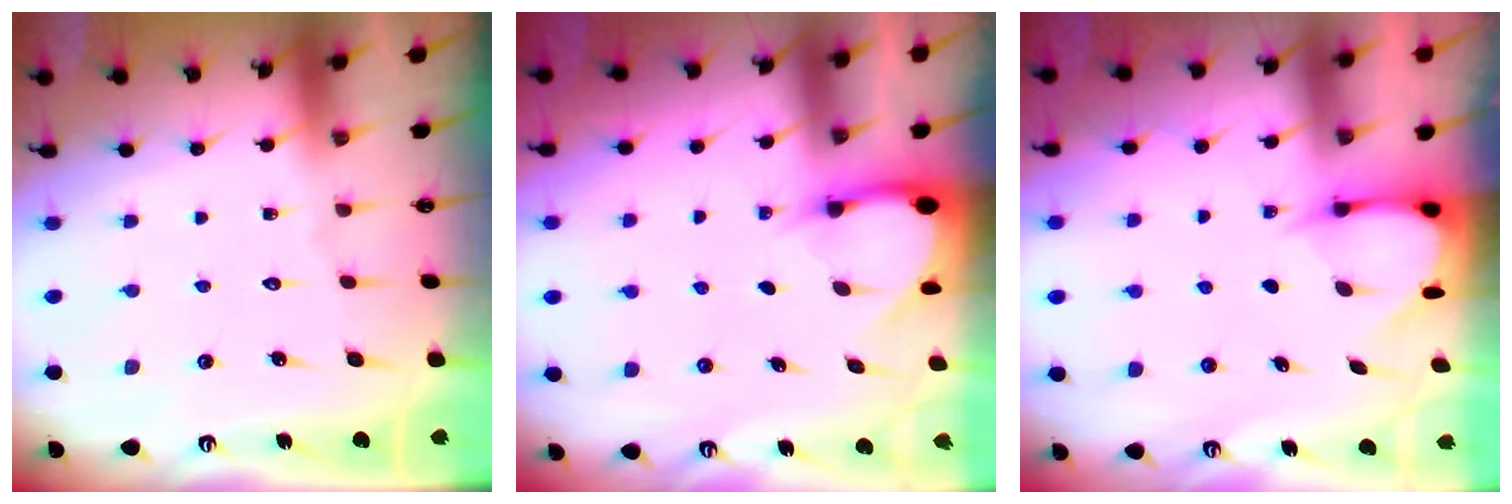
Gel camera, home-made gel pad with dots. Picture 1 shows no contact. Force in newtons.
{"total": 3.5, "press": 3.5, "slide": 0.2}
{"total": 3.7, "press": 3.7, "slide": 0.4}